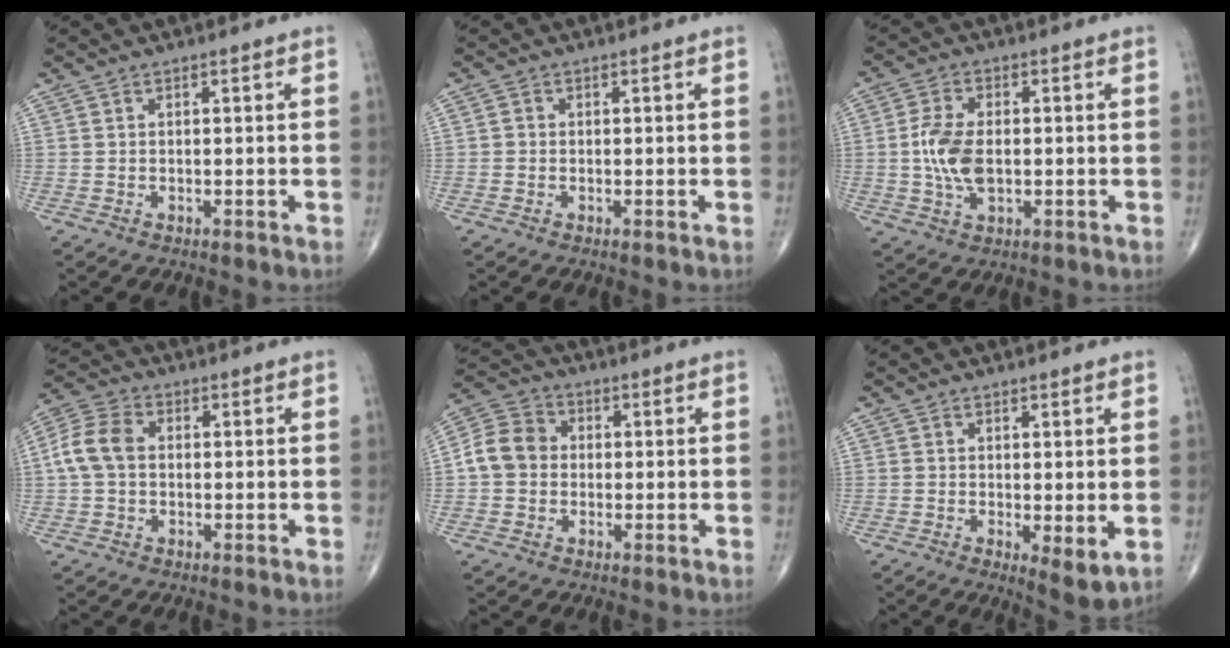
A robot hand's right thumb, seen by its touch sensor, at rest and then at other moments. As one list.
[{"total": 0.8, "force": [-0.1, 0.7, 0.3], "torque": [-0.001, 0.002, -0.005]}, {"total": 8.3, "force": [-0.4, 4.7, 6.8], "torque": [-0.140, 0.001, -0.009]}, {"total": 7.6, "force": [0.4, 5.5, 5.2], "torque": [-0.111, 0.023, -0.001]}, {"total": 8.1, "force": [0.0, 7.0, 4.2], "torque": [-0.067, 0.025, -0.015]}, {"total": 5.1, "force": [-0.6, 1.6, 4.8], "torque": [-0.075, -0.019, -0.008]}]